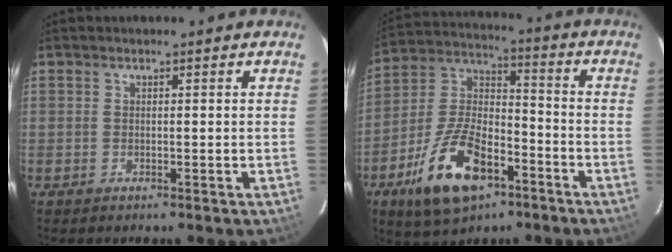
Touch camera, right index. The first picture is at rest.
{"total": 18.0, "force": [-9.2, 8.7, 12.8], "torque": [-0.261, 0.001, -0.158]}